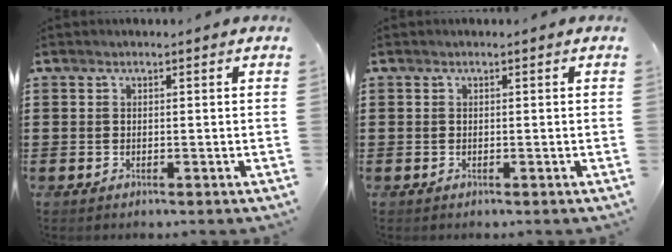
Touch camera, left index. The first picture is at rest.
{"total": 0.0}